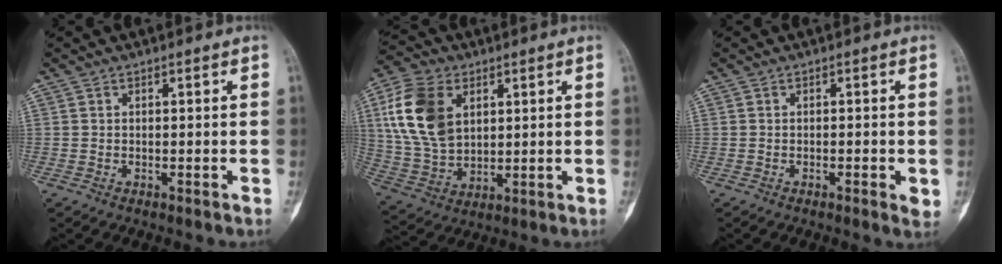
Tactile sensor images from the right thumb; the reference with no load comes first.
{"total": 15.6, "force": [4.4, 10.4, 10.6], "torque": [-0.198, -0.007, 0.091]}
{"total": 2.3, "force": [-0.6, 0.8, 2.1], "torque": [-0.024, -0.003, -0.009]}